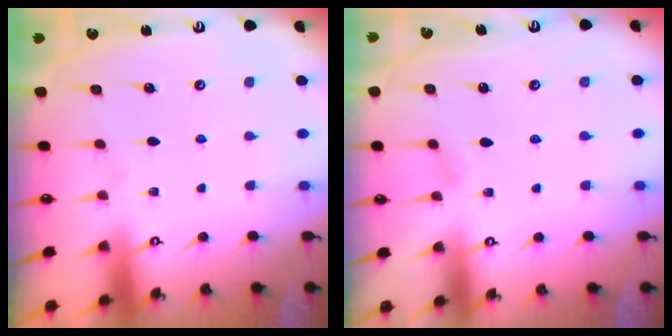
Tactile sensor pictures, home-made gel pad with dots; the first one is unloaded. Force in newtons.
{"total": 3.6, "press": 3.5, "slide": 0.4}